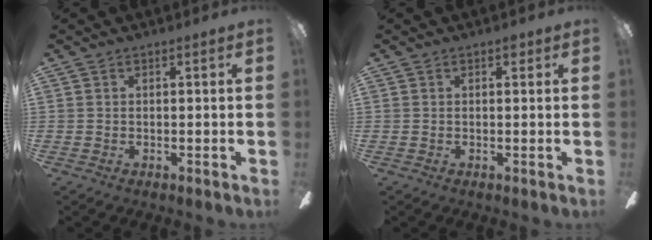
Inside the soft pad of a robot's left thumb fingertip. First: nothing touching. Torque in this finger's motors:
{"motor_torque": [0.12, -0.03, 0.13, 0.15, 0.00]}